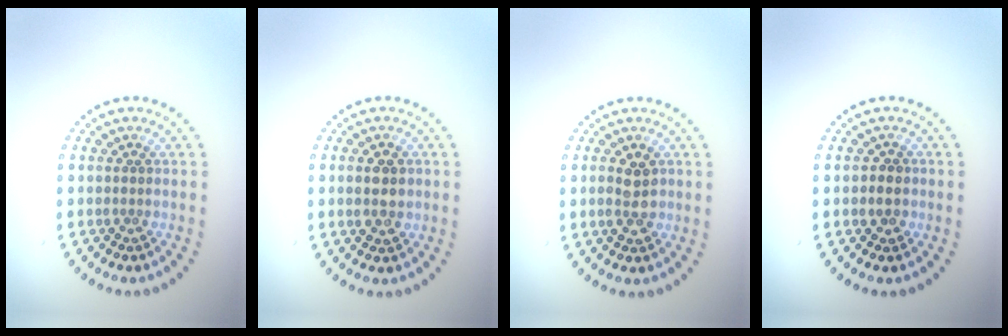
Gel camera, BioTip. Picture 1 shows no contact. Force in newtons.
{"total": 2.4, "press": 2.4, "slide": 0.3}
{"total": 2.4, "press": 2.4, "slide": 0.2}
{"total": 1.2, "press": 1.1, "slide": 0.5}